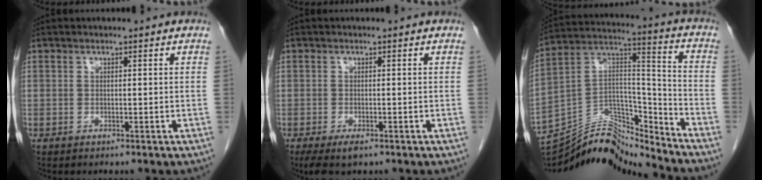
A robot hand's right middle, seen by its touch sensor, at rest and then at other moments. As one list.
[{"total": 3.6, "force": [-2.3, 1.2, 2.5], "torque": [-0.049, -0.009, -0.036]}, {"total": 16.3, "force": [-15.9, 1.8, 3.3], "torque": [-0.052, 0.059, -0.279]}]